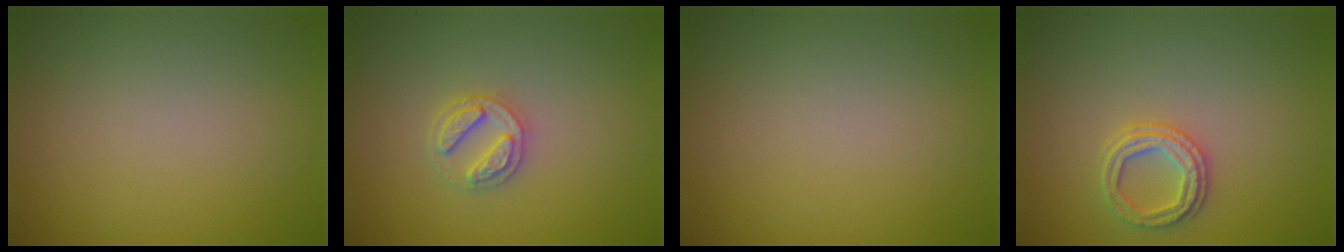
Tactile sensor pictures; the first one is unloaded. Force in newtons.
{"total": 2.6, "press": 2.5, "slide": 0.5}
{"total": 0.0}
{"total": 2.4, "press": 2.4, "slide": 0.4}